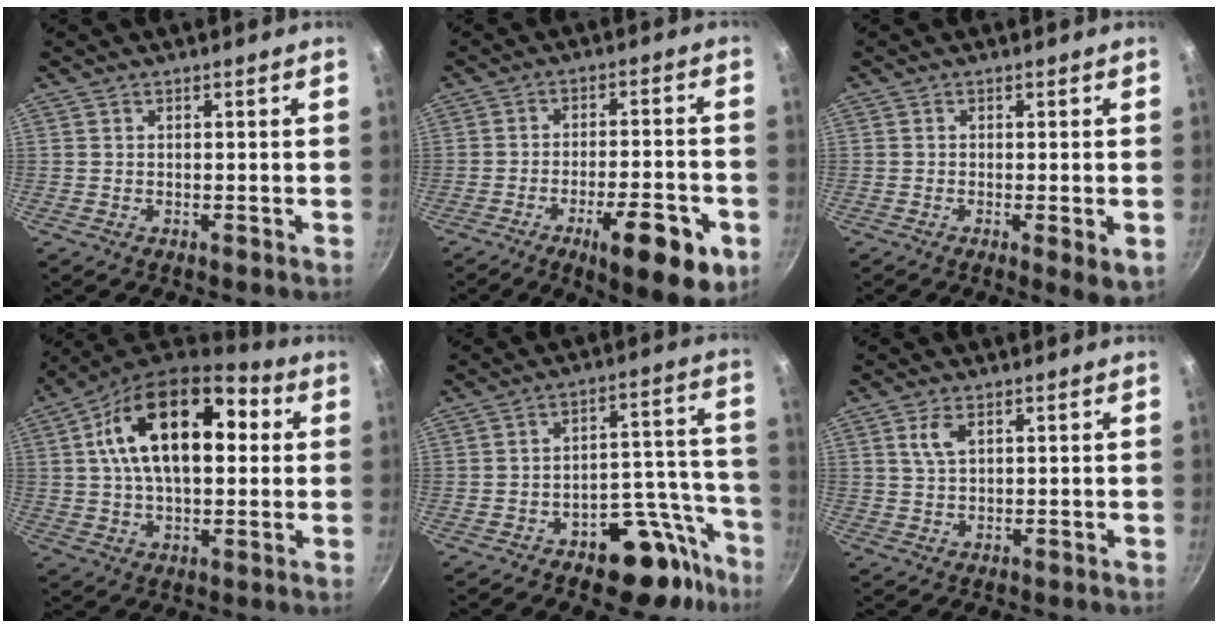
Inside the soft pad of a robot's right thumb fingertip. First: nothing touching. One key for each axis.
{"total": 14.7, "fx": -6.7, "fy": 4.4, "fz": 12.3, "tx": -0.166, "ty": 0.019, "tz": -0.091}
{"total": 3.9, "fx": -1.0, "fy": 0.9, "fz": 3.7, "tx": -0.059, "ty": -0.011, "tz": -0.017}
{"total": 21.7, "fx": 4.6, "fy": 12.0, "fz": 17.5, "tx": -0.276, "ty": 0.022, "tz": 0.063}
{"total": 13.4, "fx": -8.6, "fy": 6.5, "fz": 7.9, "tx": -0.059, "ty": 0.096, "tz": -0.121}
{"total": 3.4, "fx": 1.5, "fy": 1.6, "fz": 2.6, "tx": -0.052, "ty": 0.000, "tz": 0.034}